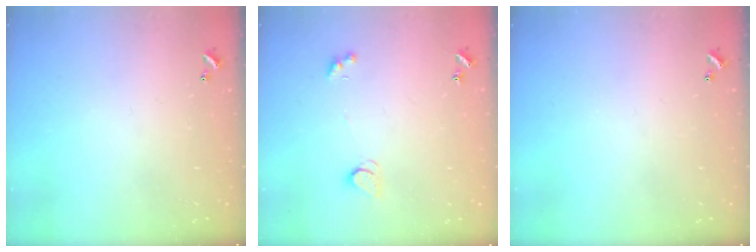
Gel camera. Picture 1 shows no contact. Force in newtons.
{"total": 2.3, "press": 2.2, "slide": 0.5}
{"total": 0.0}